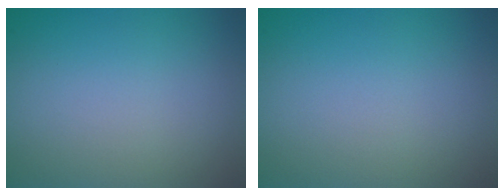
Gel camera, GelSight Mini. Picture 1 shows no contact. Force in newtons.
{"total": 0.0}